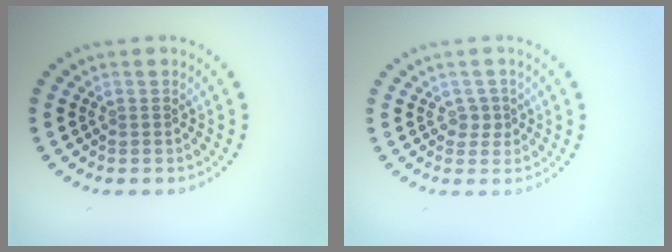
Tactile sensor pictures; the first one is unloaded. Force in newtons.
{"total": 1.3, "press": 1.1, "slide": 0.7}